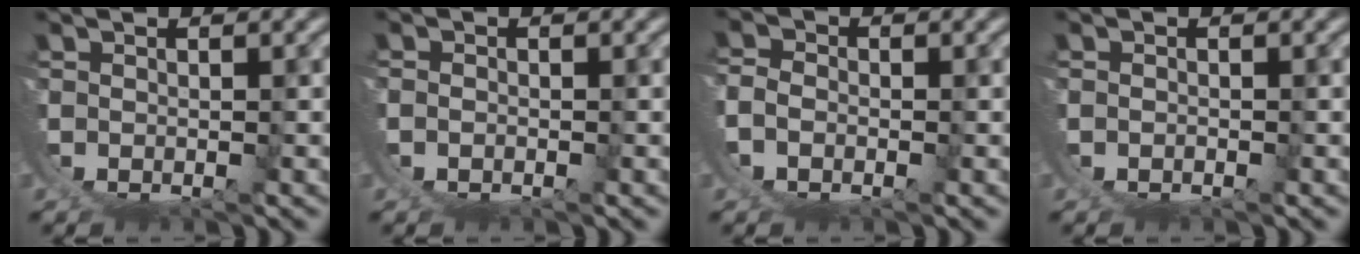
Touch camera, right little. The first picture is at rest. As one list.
[{"total": 1.6, "force": [-0.2, 1.5, 0.6], "torque": [-0.023, -0.003, -0.004]}, {"total": 4.7, "force": [0.4, 4.1, 2.2], "torque": [-0.068, -0.011, 0.006]}, {"total": 1.1, "force": [-0.4, 1.0, 0.4], "torque": [-0.012, -0.001, -0.006]}]